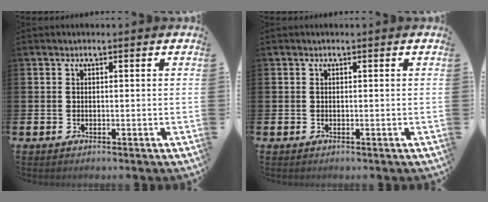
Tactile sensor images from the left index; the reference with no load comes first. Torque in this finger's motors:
{"motor_torque": [0.00, 0.00, 0.02, 0.01]}